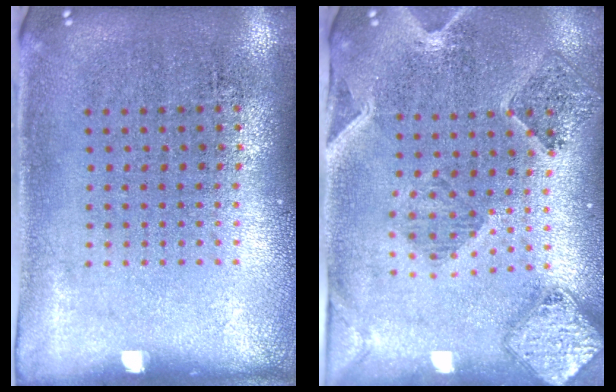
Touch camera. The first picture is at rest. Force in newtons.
{"total": 1.5, "press": 1.4, "slide": 0.4}